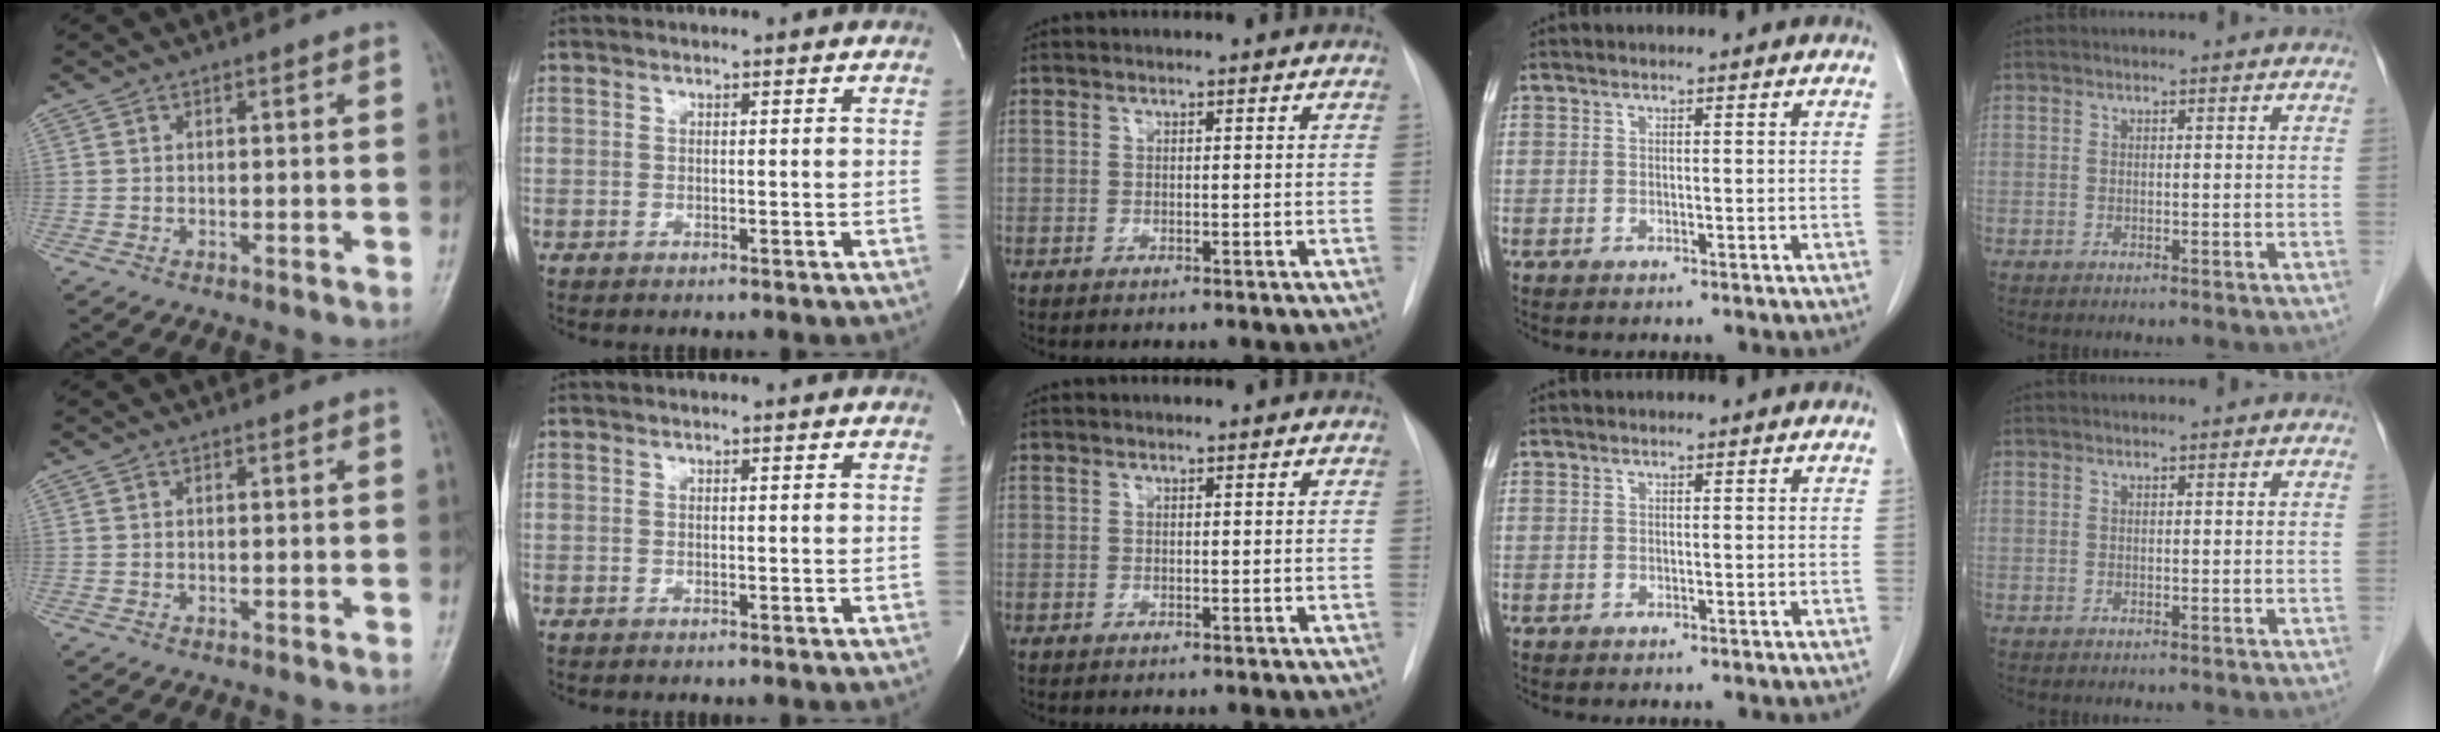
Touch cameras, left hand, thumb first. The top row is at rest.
{}